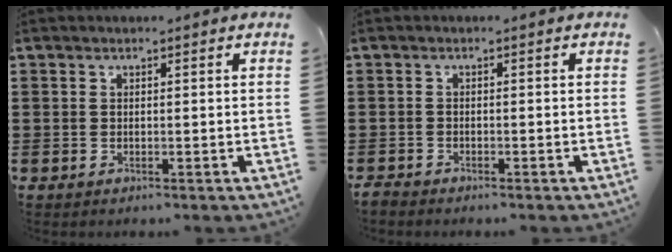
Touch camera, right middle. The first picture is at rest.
{"total": 1.2, "force": [-1.2, 0.2, 0.1], "torque": [-0.006, -0.001, -0.025]}